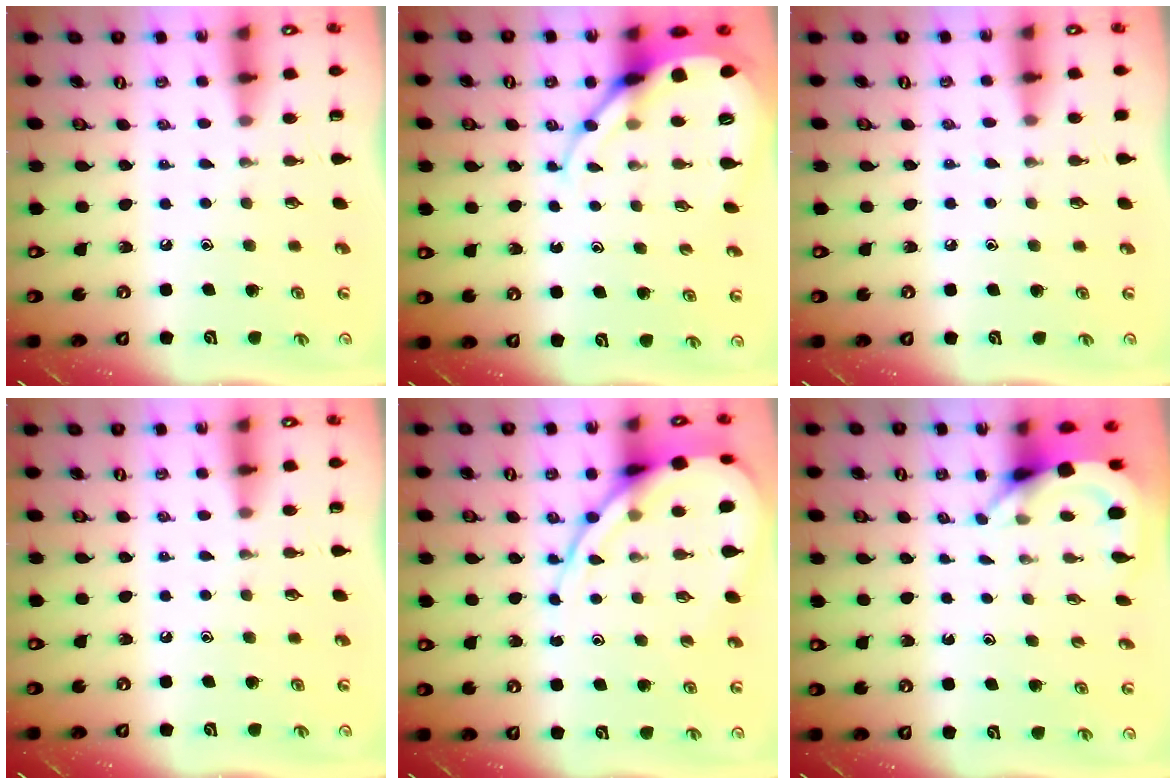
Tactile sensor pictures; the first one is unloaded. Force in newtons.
{"total": 9.9, "press": 9.8, "slide": 1.2}
{"total": 3.5, "press": 3.4, "slide": 0.5}
{"total": 0.0}
{"total": 12.1, "press": 12.1, "slide": 0.9}
{"total": 3.9, "press": 3.9, "slide": 0.3}